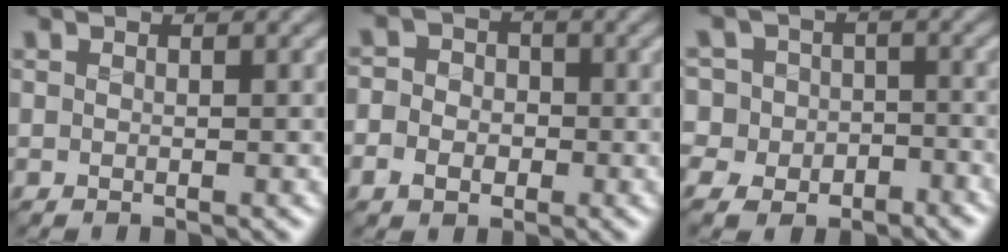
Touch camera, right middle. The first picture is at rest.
{"total": 3.8, "force": [-1.1, 3.3, 1.6], "torque": [-0.010, 0.000, -0.034]}
{"total": 7.3, "force": [-3.7, 6.0, 2.0], "torque": [-0.033, -0.003, -0.093]}